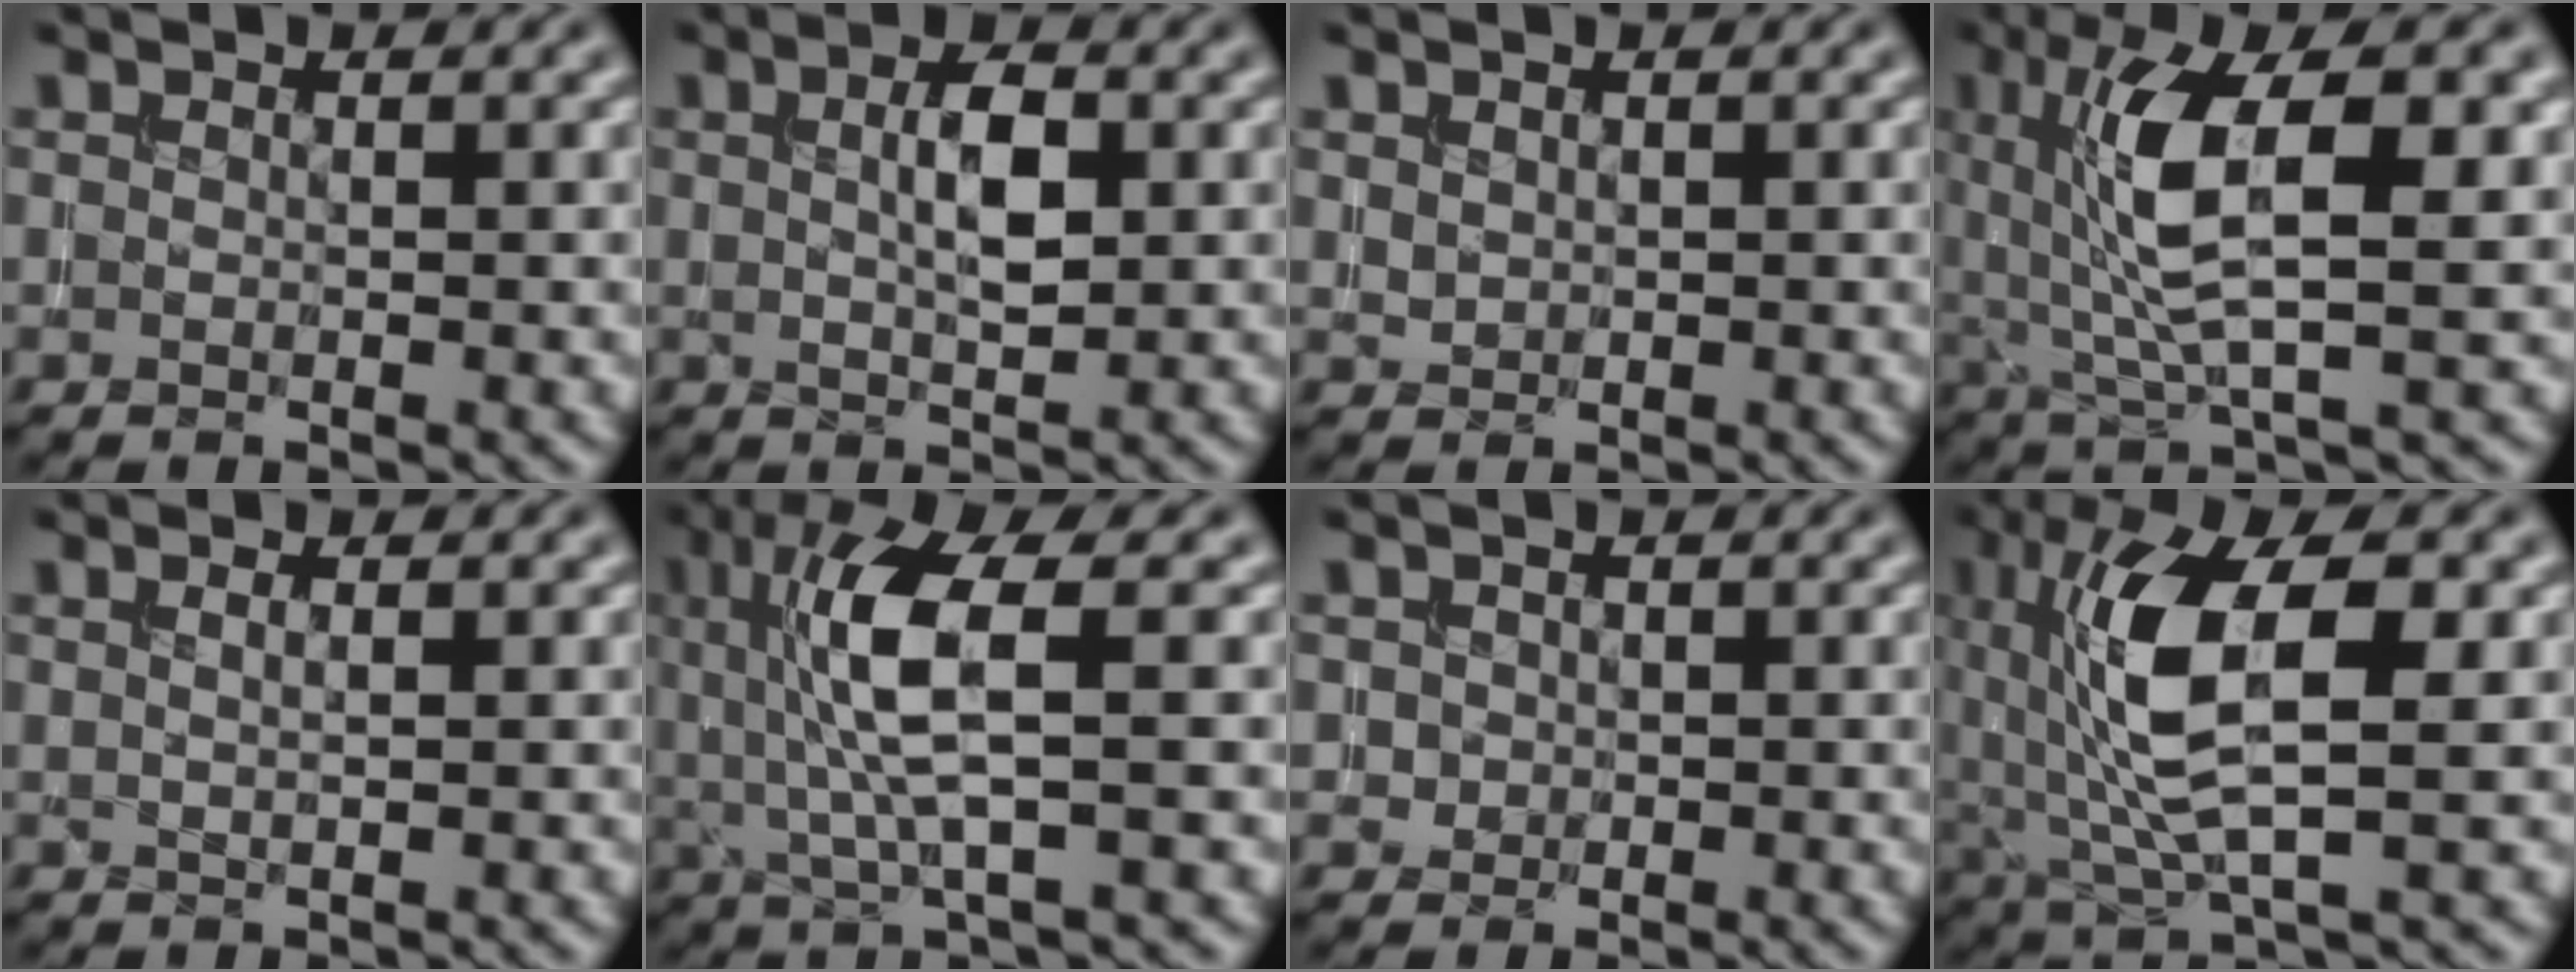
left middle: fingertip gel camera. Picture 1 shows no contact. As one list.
[{"total": 3.7, "force": [0.7, 1.3, 3.3], "torque": [-0.065, 0.006, 0.013]}, {"total": 0.7, "force": [0.4, 0.5, 0.1], "torque": [-0.004, -0.001, 0.015]}, {"total": 9.8, "force": [2.0, 3.3, 9.0], "torque": [-0.163, 0.003, 0.037]}, {"total": 1.1, "force": [0.5, 0.5, 0.8], "torque": [-0.005, 0.002, 0.004]}, {"total": 7.3, "force": [1.0, 1.8, 7.1], "torque": [-0.150, 0.001, 0.025]}, {"total": 0.9, "force": [0.1, 0.9, 0.0], "torque": [0.006, -0.002, 0.002]}, {"total": 10.1, "force": [1.4, 3.6, 9.3], "torque": [-0.179, 0.007, 0.026]}]